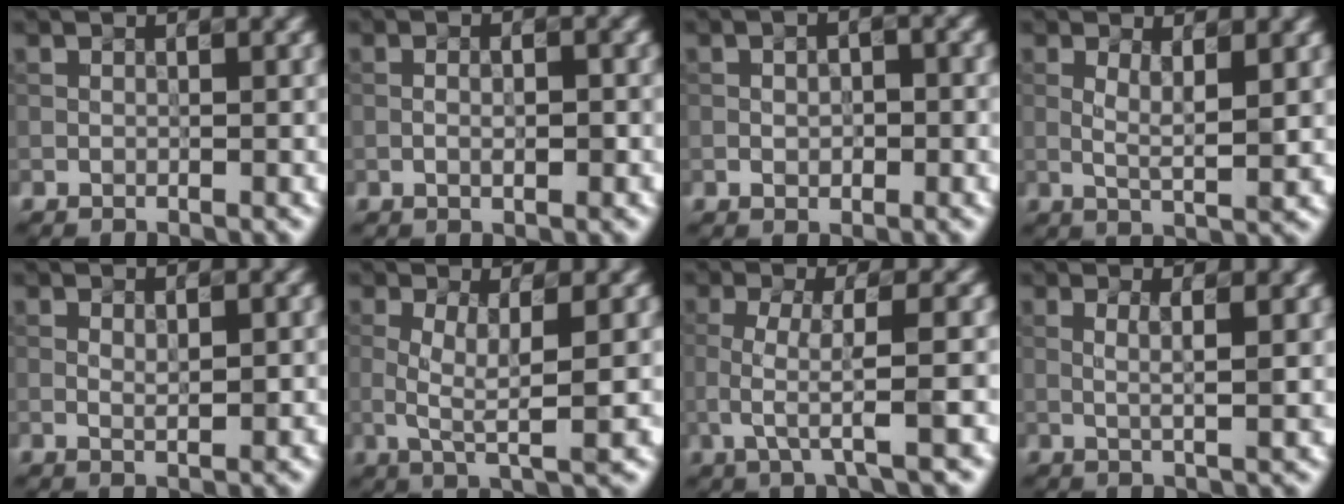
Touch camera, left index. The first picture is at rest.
{"total": 1.5, "force": [-0.3, 0.4, 1.4], "torque": [-0.008, -0.002, -0.006]}
{"total": 1.9, "force": [-0.4, 1.0, 1.5], "torque": [-0.026, 0.008, 0.001]}
{"total": 2.6, "force": [0.6, 0.4, 2.5], "torque": [-0.051, -0.003, 0.021]}
{"total": 0.8, "force": [0.2, 0.0, 0.8], "torque": [-0.020, 0.004, 0.010]}
{"total": 3.8, "force": [-0.1, 0.7, 3.8], "torque": [-0.082, 0.000, 0.005]}
{"total": 3.8, "force": [-0.9, 0.7, 3.6], "torque": [-0.073, 0.004, -0.012]}
{"total": 2.4, "force": [0.6, 0.5, 2.3], "torque": [-0.038, 0.003, 0.016]}